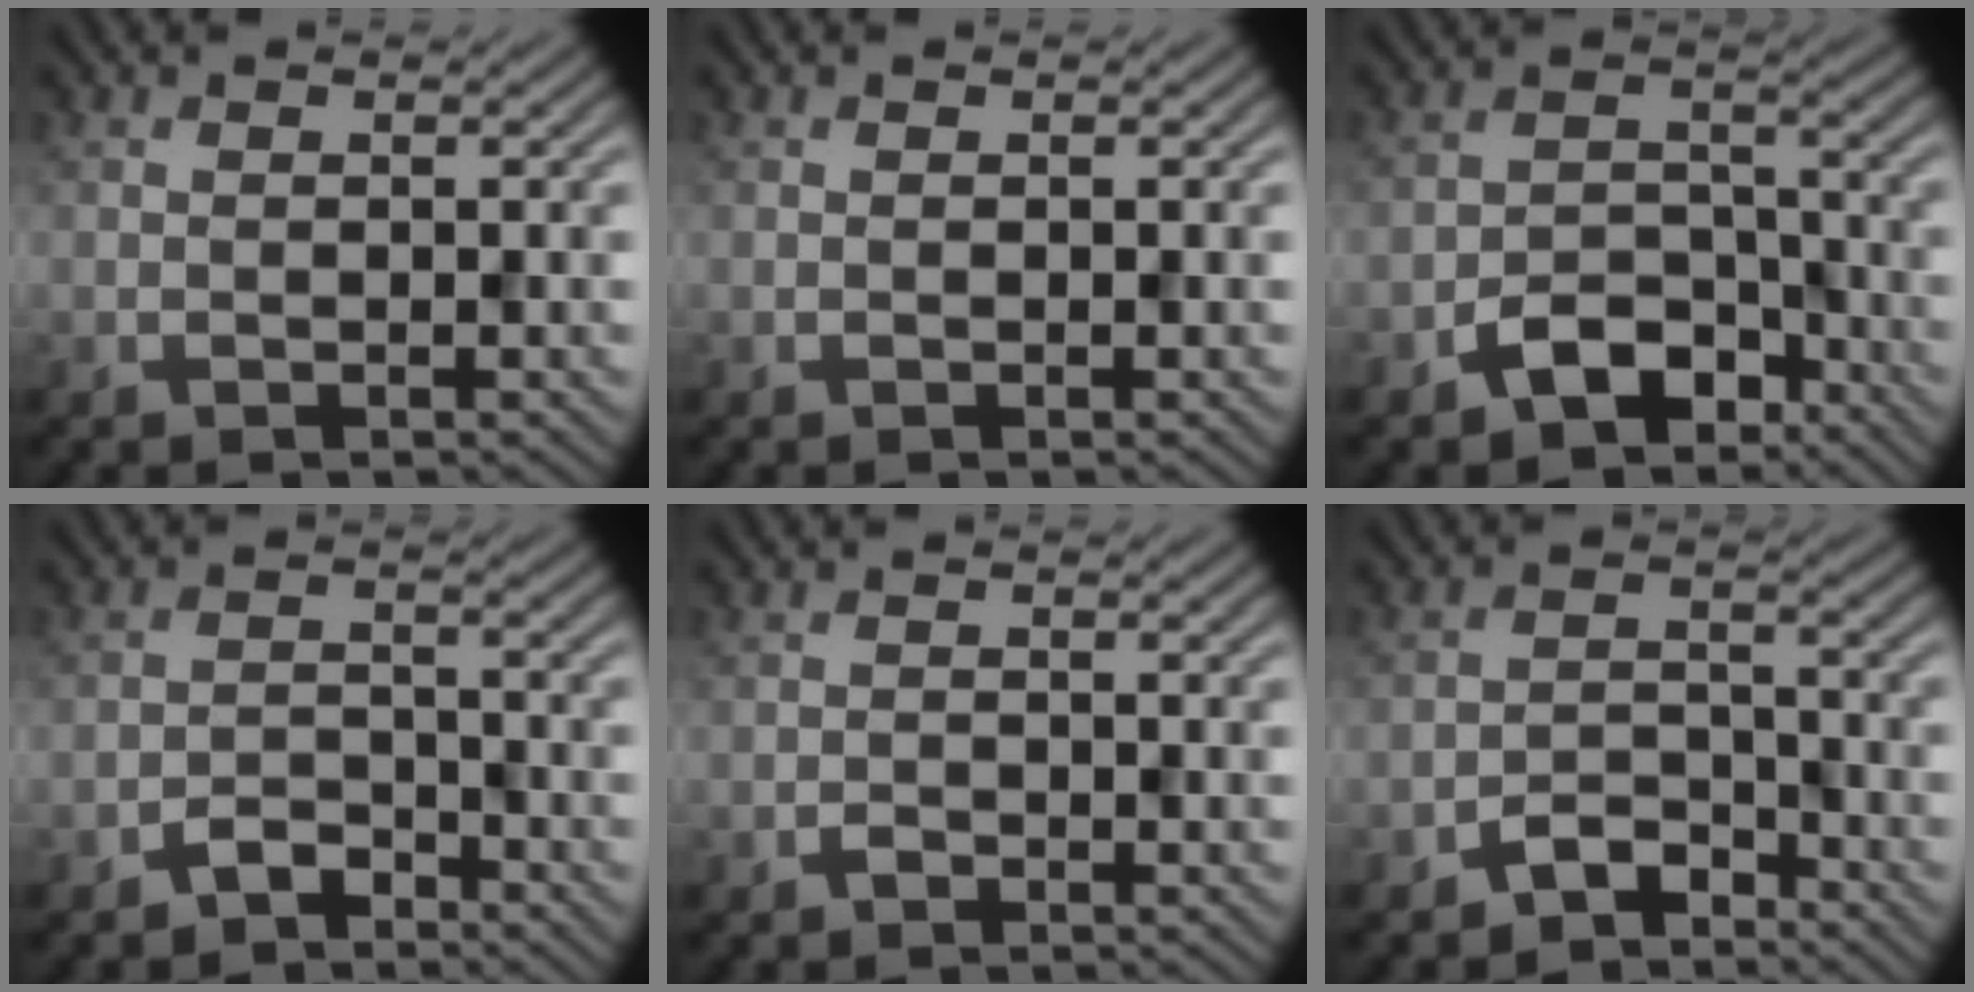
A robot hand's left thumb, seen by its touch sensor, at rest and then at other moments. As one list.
[{"total": 0.0}, {"total": 6.4, "force": [-4.4, 3.5, 3.1], "torque": [-0.052, 0.004, -0.092]}, {"total": 2.8, "force": [-2.3, 1.2, 1.0], "torque": [-0.012, 0.007, -0.051]}, {"total": 0.9, "force": [-0.7, 0.4, 0.3], "torque": [-0.003, 0.000, -0.014]}, {"total": 3.8, "force": [-3.2, 1.5, 1.3], "torque": [-0.022, 0.007, -0.068]}]